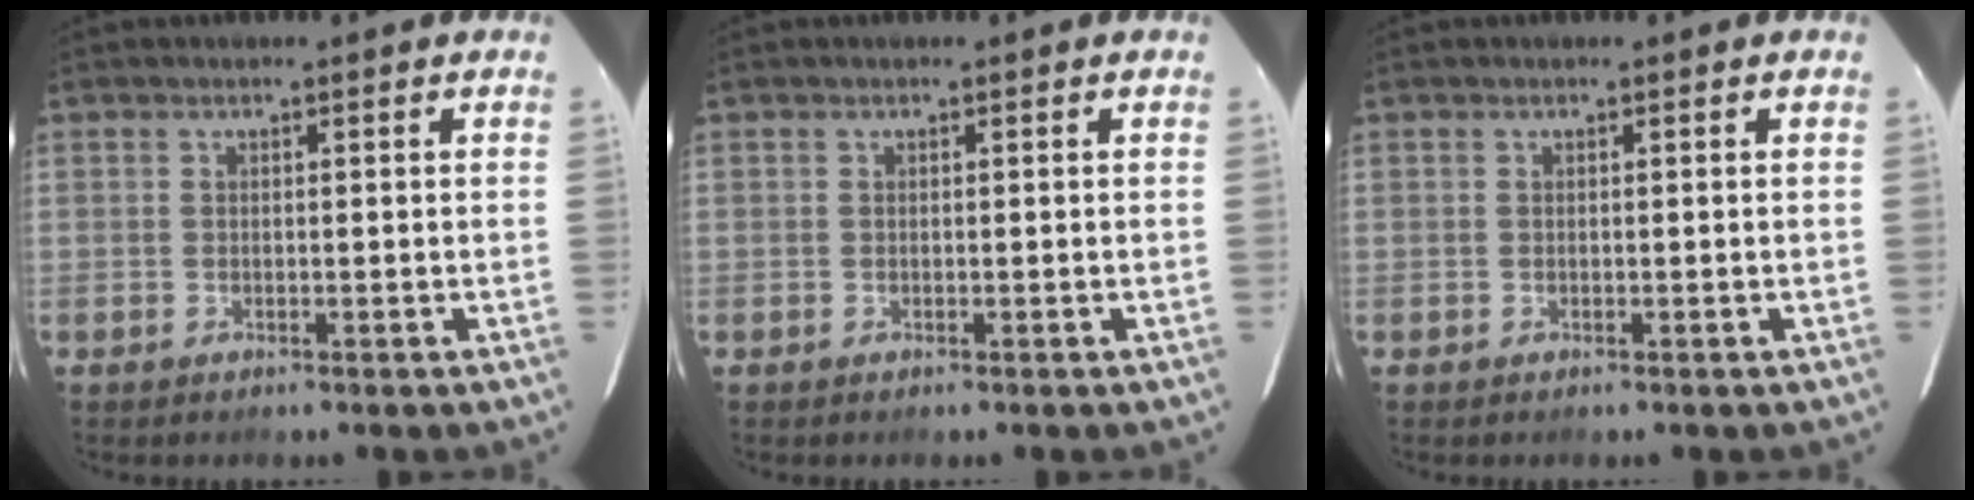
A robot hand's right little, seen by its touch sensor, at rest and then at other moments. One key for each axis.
{"total": 0.0}
{"total": 0.0}